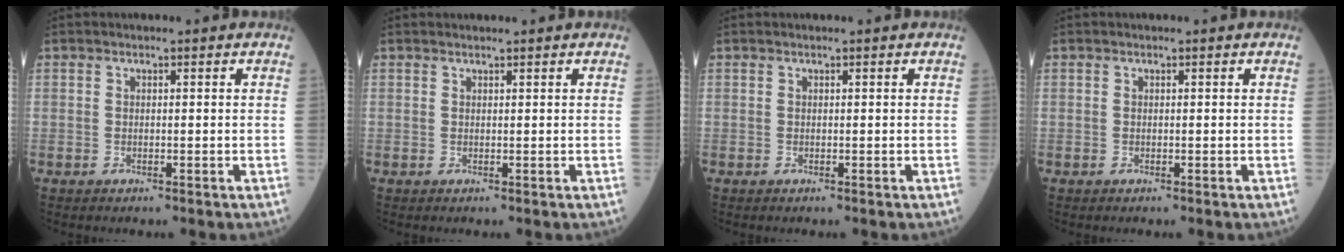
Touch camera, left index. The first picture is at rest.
{"total": 0.9, "force": [0.9, -0.1, 0.2], "torque": [-0.008, 0.005, 0.017]}
{"total": 0.0}
{"total": 0.0}